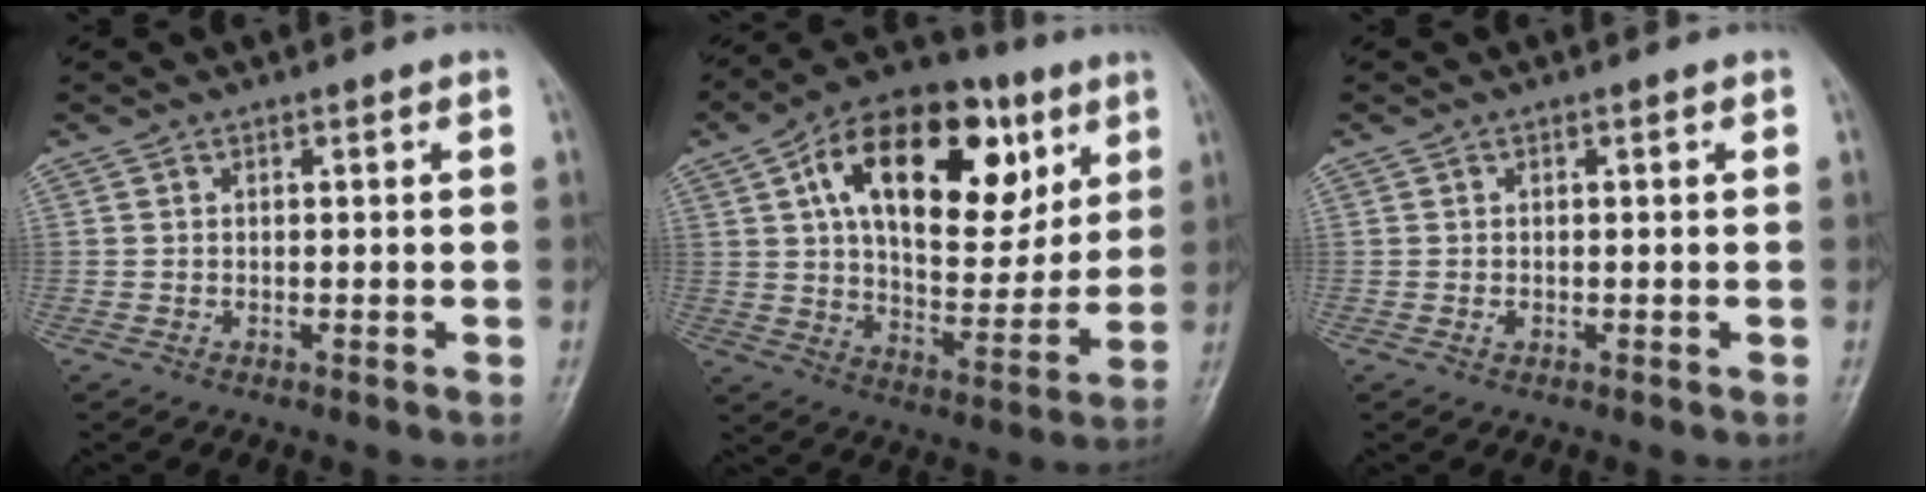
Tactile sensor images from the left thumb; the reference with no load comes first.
{"total": 25.8, "force": [9.8, 13.9, 19.4], "torque": [-0.270, -0.005, 0.153]}
{"total": 0.7, "force": [-0.3, 0.5, 0.3], "torque": [-0.004, 0.004, -0.005]}